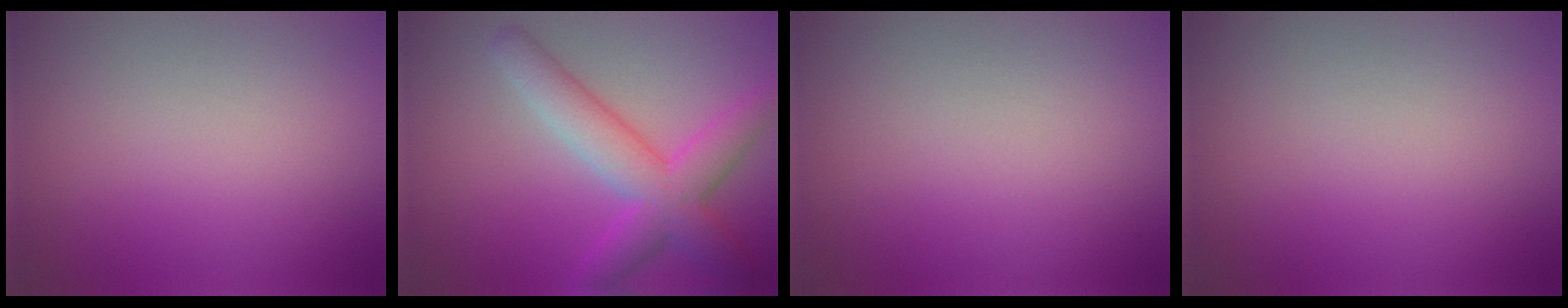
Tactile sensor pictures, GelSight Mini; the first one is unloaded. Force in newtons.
{"total": 6.0, "press": 6.0, "slide": 0.2}
{"total": 0.0}
{"total": 0.0}